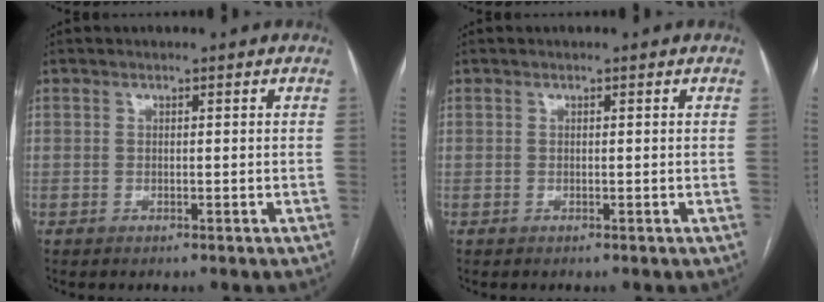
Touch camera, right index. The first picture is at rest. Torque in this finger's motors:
{"motor_torque": [-0.06, 0.00, 0.02, 0.01]}